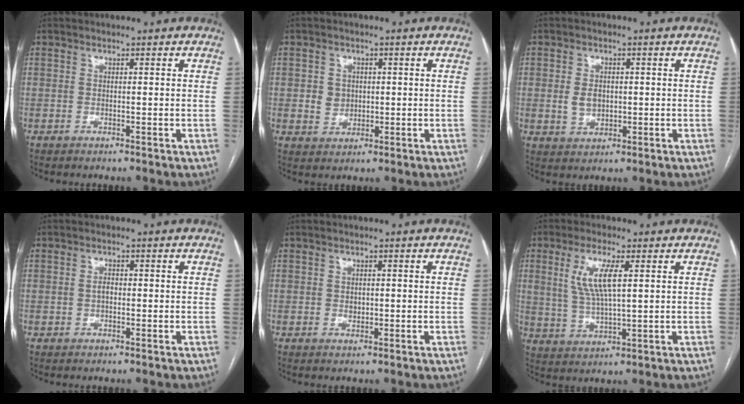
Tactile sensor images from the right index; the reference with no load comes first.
{"total": 3.5, "force": [0.3, 3.2, 1.3], "torque": [-0.021, 0.007, 0.012]}
{"total": 3.8, "force": [0.1, 2.8, 2.6], "torque": [-0.049, 0.004, 0.009]}
{"total": 1.3, "force": [-0.2, 0.8, 1.0], "torque": [-0.018, 0.003, -0.003]}
{"total": 1.2, "force": [0.0, 0.9, 0.7], "torque": [-0.009, 0.001, 0.001]}
{"total": 7.9, "force": [2.4, 1.8, 7.3], "torque": [-0.156, 0.002, 0.051]}